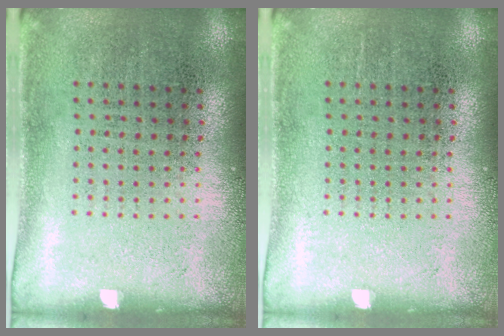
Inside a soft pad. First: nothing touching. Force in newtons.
{"total": 0.0}